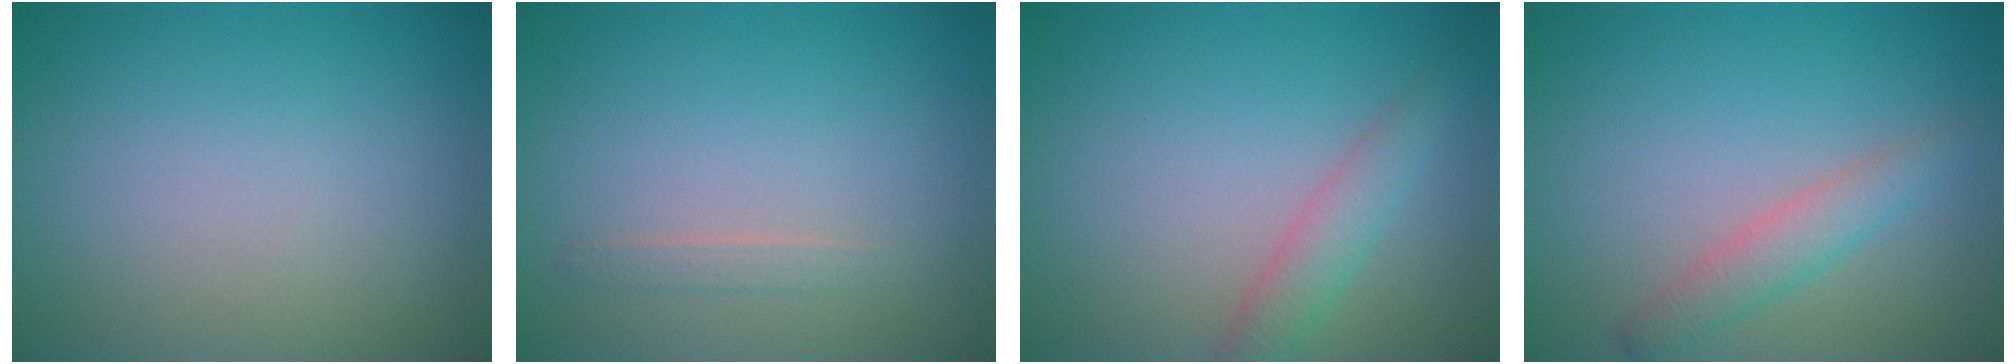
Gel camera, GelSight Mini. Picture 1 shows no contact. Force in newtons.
{"total": 0.9, "press": 0.8, "slide": 0.1}
{"total": 2.3, "press": 2.3, "slide": 0.0}
{"total": 2.4, "press": 2.4, "slide": 0.2}